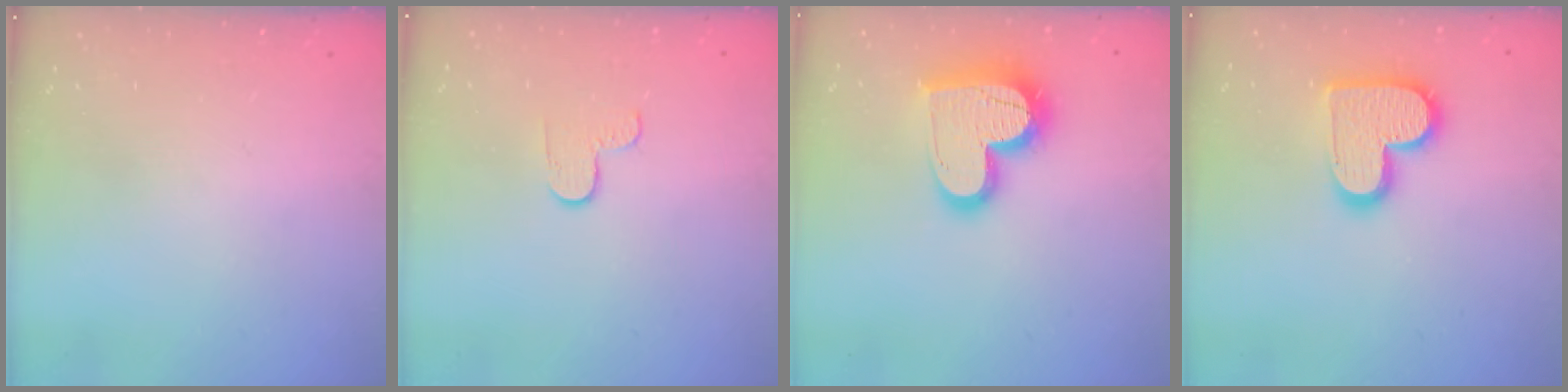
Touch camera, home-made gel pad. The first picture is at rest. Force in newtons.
{"total": 3.0, "press": 3.0, "slide": 0.4}
{"total": 17.7, "press": 17.7, "slide": 1.3}
{"total": 15.1, "press": 15.1, "slide": 1.1}